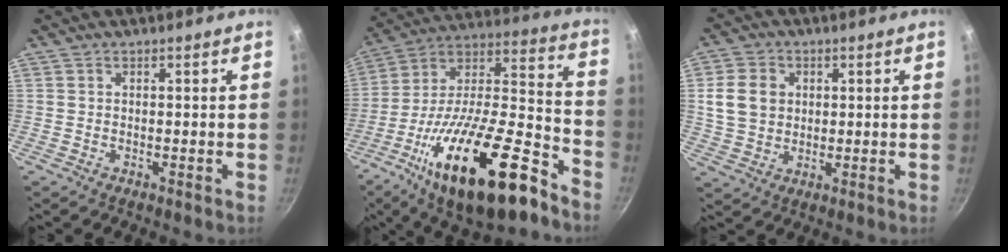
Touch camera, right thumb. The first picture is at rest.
{"total": 30.0, "force": [-16.3, 10.3, 23.0], "torque": [-0.338, 0.081, -0.271]}
{"total": 8.4, "force": [1.6, 6.8, 4.6], "torque": [-0.068, 0.001, 0.031]}